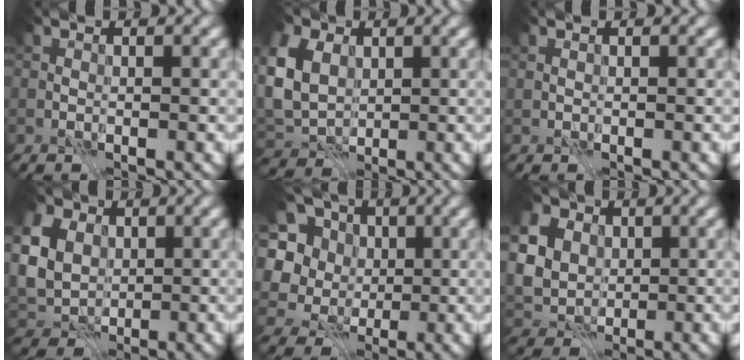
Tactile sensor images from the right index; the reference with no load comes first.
{"total": 9.4, "force": [2.1, 7.1, 5.8], "torque": [-0.134, 0.015, 0.028]}
{"total": 0.0}
{"total": 11.7, "force": [3.3, 9.1, 6.6], "torque": [-0.134, 0.025, 0.037]}
{"total": 11.2, "force": [2.1, 9.7, 5.3], "torque": [-0.153, 0.038, 0.007]}
{"total": 13.8, "force": [3.9, 11.2, 6.9], "torque": [-0.157, 0.012, 0.058]}